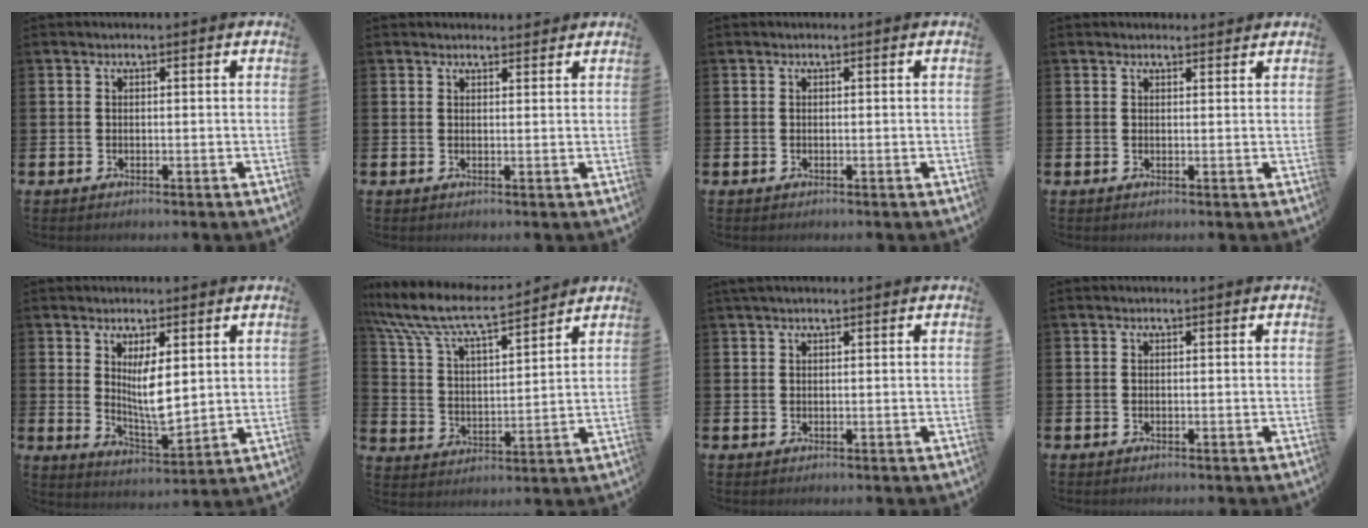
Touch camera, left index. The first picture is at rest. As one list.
[{"total": 1.5, "force": [1.4, 0.3, 0.0], "torque": [0.015, -0.009, 0.023]}, {"total": 0.0}, {"total": 1.2, "force": [1.1, 0.3, 0.0], "torque": [0.023, -0.008, 0.016]}, {"total": 5.9, "force": [2.8, 1.8, 4.9], "torque": [-0.072, -0.035, 0.044]}, {"total": 9.1, "force": [8.3, 1.6, 3.5], "torque": [-0.111, -0.053, 0.142]}, {"total": 1.2, "force": [1.0, 0.2, 0.6], "torque": [-0.011, 0.002, 0.018]}, {"total": 0.0}]